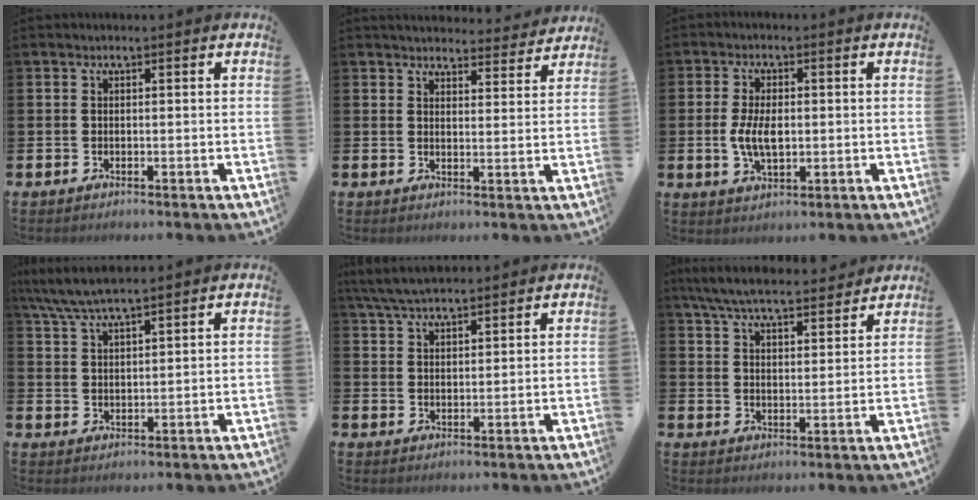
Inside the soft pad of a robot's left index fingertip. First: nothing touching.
{"total": 4.2, "force": [4.1, 0.9, 0.2], "torque": [-0.003, -0.029, 0.071]}
{"total": 5.0, "force": [-0.1, 2.6, 4.3], "torque": [-0.076, 0.000, -0.006]}
{"total": 5.5, "force": [5.0, 0.4, 2.2], "torque": [-0.062, -0.016, 0.091]}
{"total": 5.3, "force": [5.0, 0.8, 1.6], "torque": [-0.050, -0.014, 0.093]}
{"total": 7.0, "force": [6.6, 1.0, 2.0], "torque": [-0.057, -0.039, 0.118]}